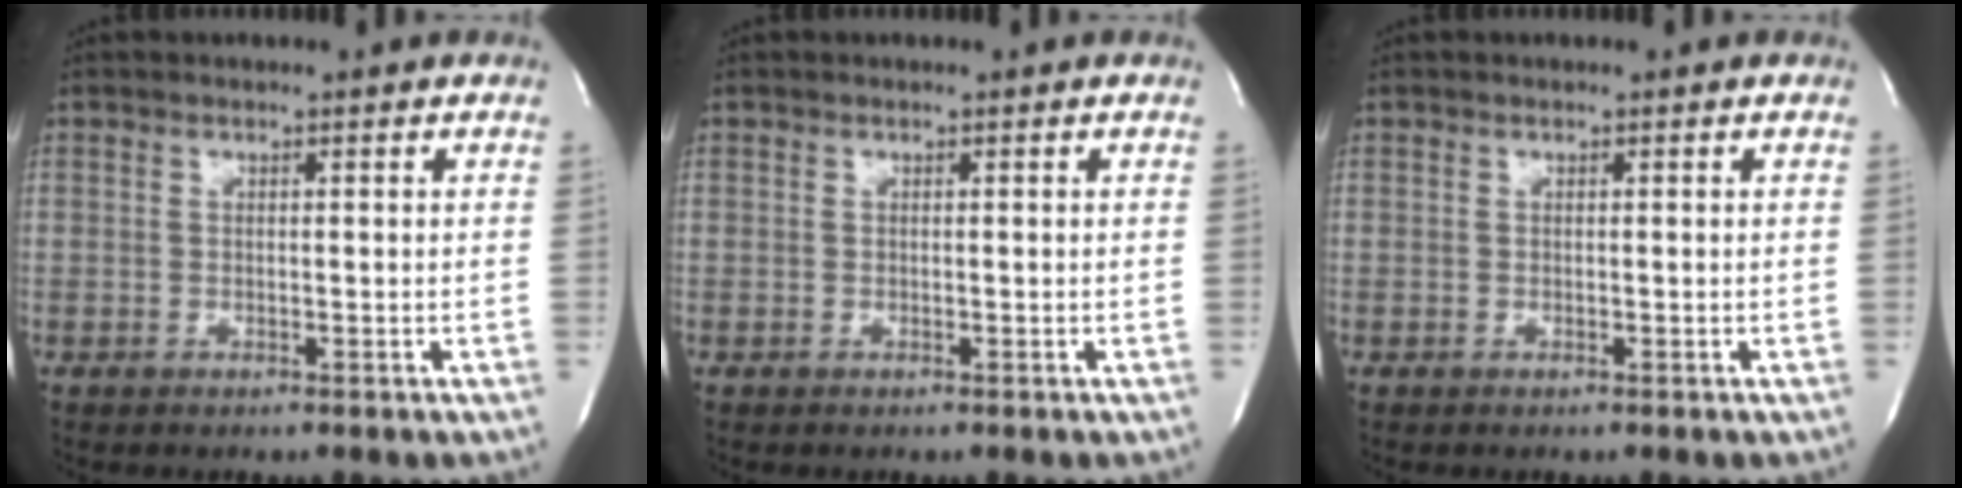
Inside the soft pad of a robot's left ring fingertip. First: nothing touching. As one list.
[{"total": 0.0}, {"total": 0.0}]